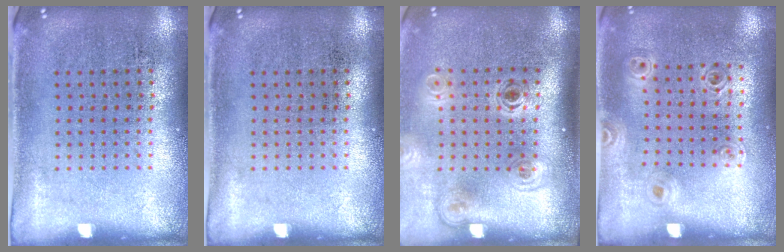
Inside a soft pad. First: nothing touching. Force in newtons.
{"total": 0.0}
{"total": 1.9, "press": 1.2, "slide": 1.4}
{"total": 1.0, "press": 0.9, "slide": 0.2}